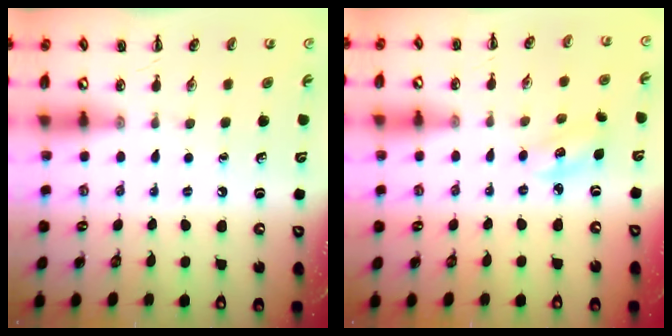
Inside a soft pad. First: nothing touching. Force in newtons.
{"total": 4.3, "press": 4.2, "slide": 1.0}